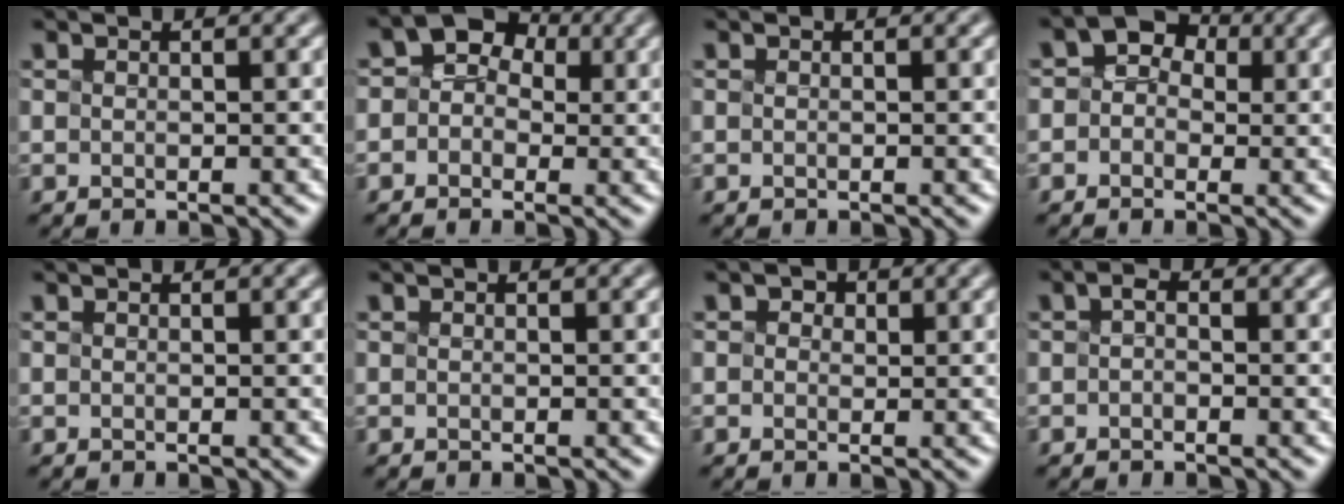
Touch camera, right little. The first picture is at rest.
{"total": 4.1, "force": [1.0, 3.3, 2.3], "torque": [-0.003, 0.028, -0.014]}
{"total": 0.0}
{"total": 3.2, "force": [0.7, 2.6, 1.8], "torque": [0.001, 0.018, -0.010]}
{"total": 0.0}
{"total": 0.0}
{"total": 1.4, "force": [0.8, 1.0, 0.5], "torque": [-0.004, 0.012, -0.001]}
{"total": 0.5, "force": [-0.5, -0.1, 0.1], "torque": [-0.008, 0.002, 0.001]}